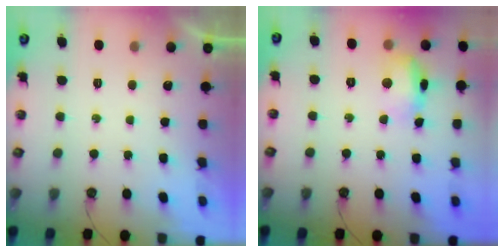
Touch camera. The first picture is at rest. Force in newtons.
{"total": 13.0, "press": 13.0, "slide": 1.0}